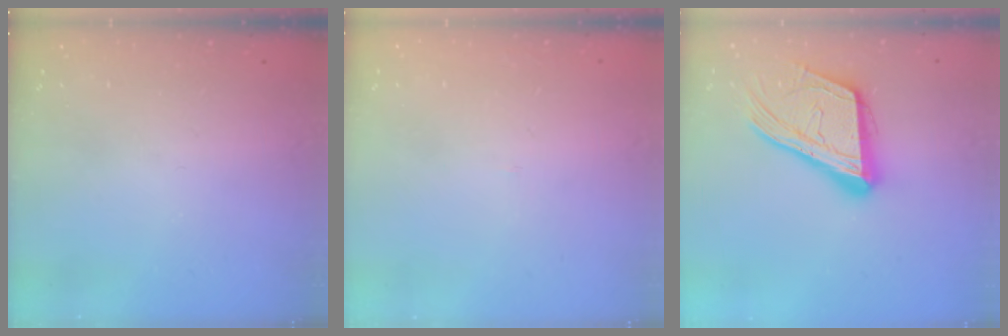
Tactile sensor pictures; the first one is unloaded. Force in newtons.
{"total": 1.5, "press": 1.5, "slide": 0.1}
{"total": 19.1, "press": 18.9, "slide": 2.6}